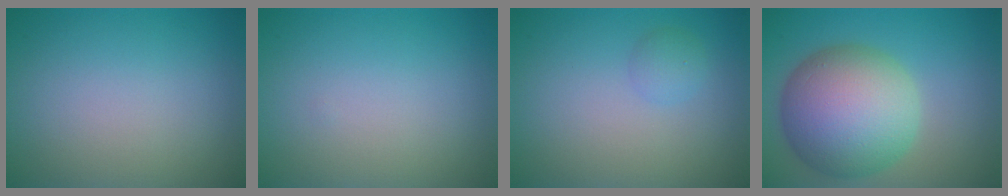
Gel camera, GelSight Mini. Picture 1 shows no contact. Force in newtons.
{"total": 0.0}
{"total": 1.2, "press": 1.2, "slide": 0.1}
{"total": 10.9, "press": 10.9, "slide": 0.3}